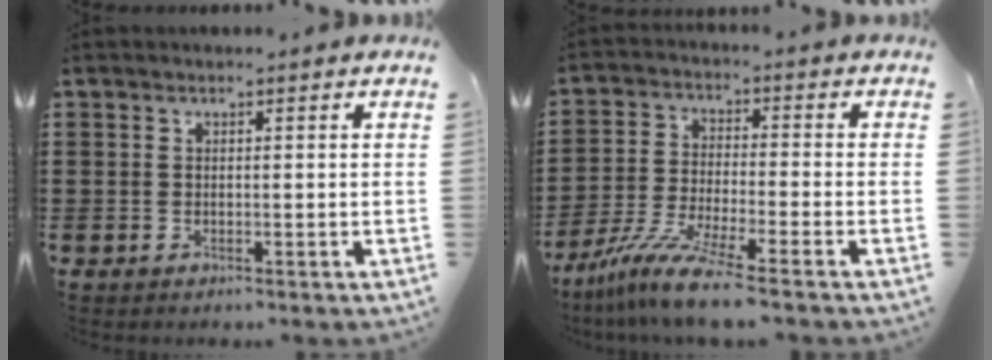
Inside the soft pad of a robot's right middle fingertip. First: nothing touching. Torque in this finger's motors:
{"motor_torque": [1.75, -0.39, 0.79, 0.18]}